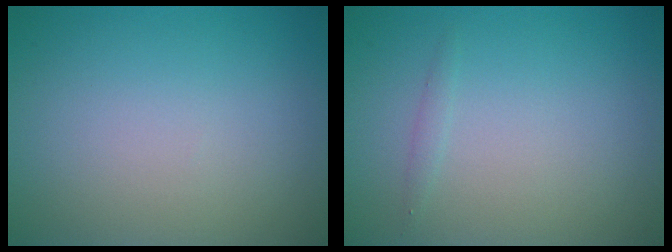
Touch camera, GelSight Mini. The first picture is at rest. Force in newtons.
{"total": 0.6, "press": 0.6, "slide": 0.0}